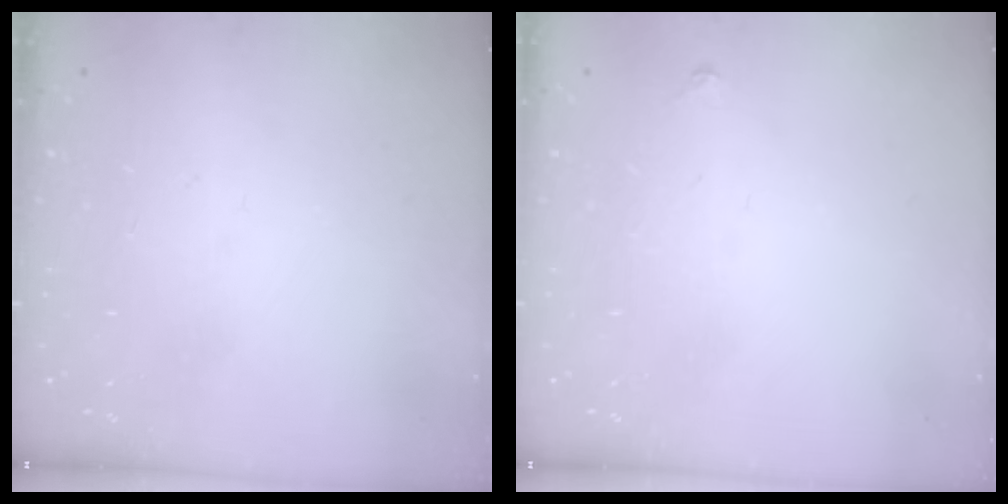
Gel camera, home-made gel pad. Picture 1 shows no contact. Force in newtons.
{"total": 3.0, "press": 3.0, "slide": 0.5}